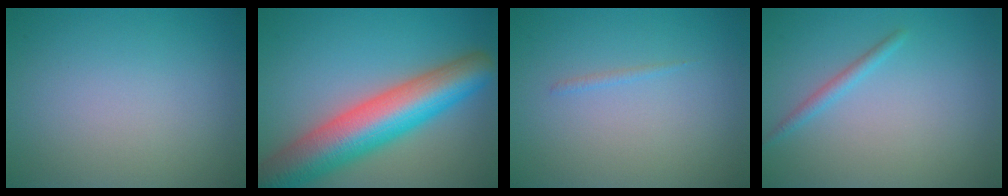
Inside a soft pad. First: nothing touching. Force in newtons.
{"total": 10.9, "press": 10.9, "slide": 0.6}
{"total": 0.5, "press": 0.5, "slide": 0.1}
{"total": 1.3, "press": 1.2, "slide": 0.1}